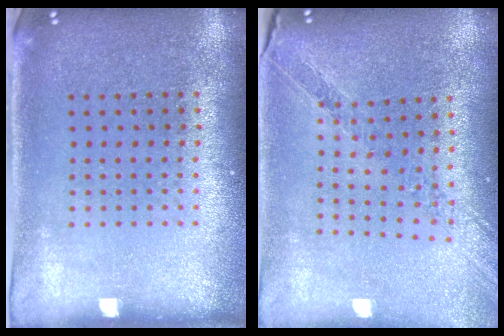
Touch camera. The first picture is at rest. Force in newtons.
{"total": 1.1, "press": 1.1, "slide": 0.2}